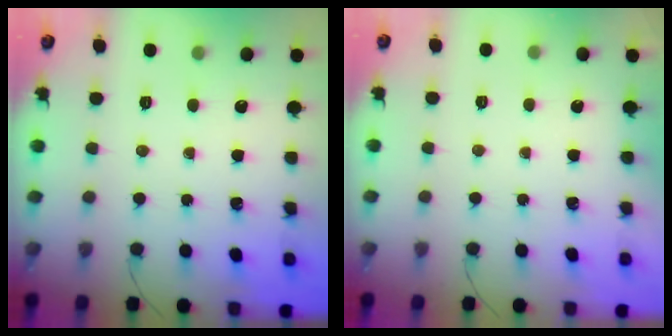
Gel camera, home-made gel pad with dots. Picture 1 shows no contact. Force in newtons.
{"total": 1.9, "press": 1.9, "slide": 0.3}